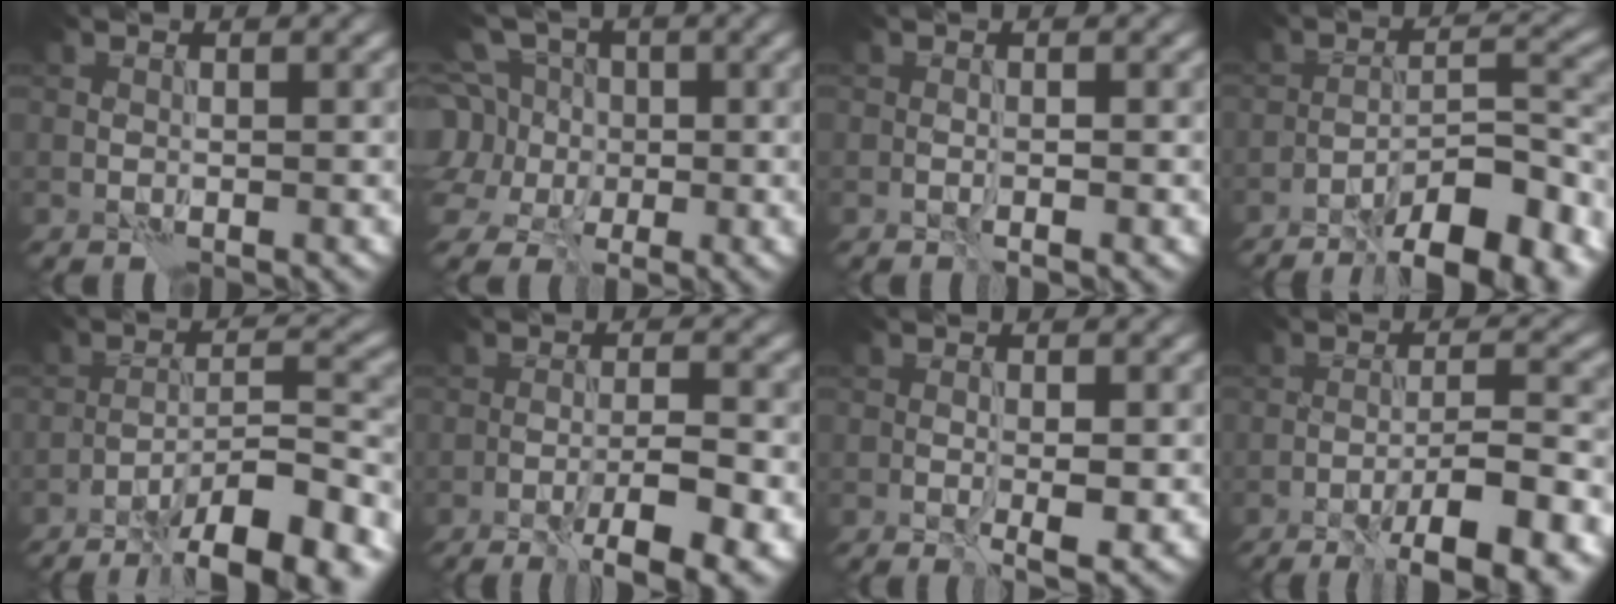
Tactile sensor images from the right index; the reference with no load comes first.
{"total": 9.5, "force": [0.7, 8.3, 4.7], "torque": [-0.110, 0.034, -0.034]}
{"total": 0.9, "force": [-0.5, 0.2, 0.8], "torque": [-0.015, 0.001, -0.008]}
{"total": 9.8, "force": [-7.0, 2.4, 6.4], "torque": [-0.087, 0.015, -0.117]}
{"total": 10.9, "force": [-7.7, 2.4, 7.3], "torque": [-0.104, 0.010, -0.118]}
{"total": 6.5, "force": [-3.3, 1.5, 5.4], "torque": [-0.083, -0.003, -0.046]}
{"total": 2.5, "force": [-0.3, 0.6, 2.4], "torque": [-0.043, -0.009, -0.002]}
{"total": 8.3, "force": [-4.9, 1.5, 6.5], "torque": [-0.093, 0.009, -0.075]}